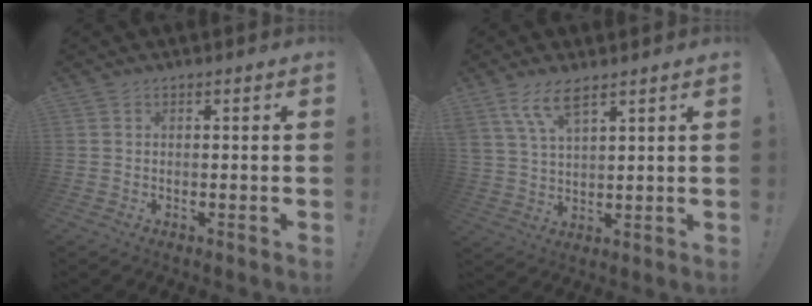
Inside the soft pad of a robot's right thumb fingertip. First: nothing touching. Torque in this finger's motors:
{"motor_torque": [0.98, 1.12, 0.23, 0.31, 0.39]}